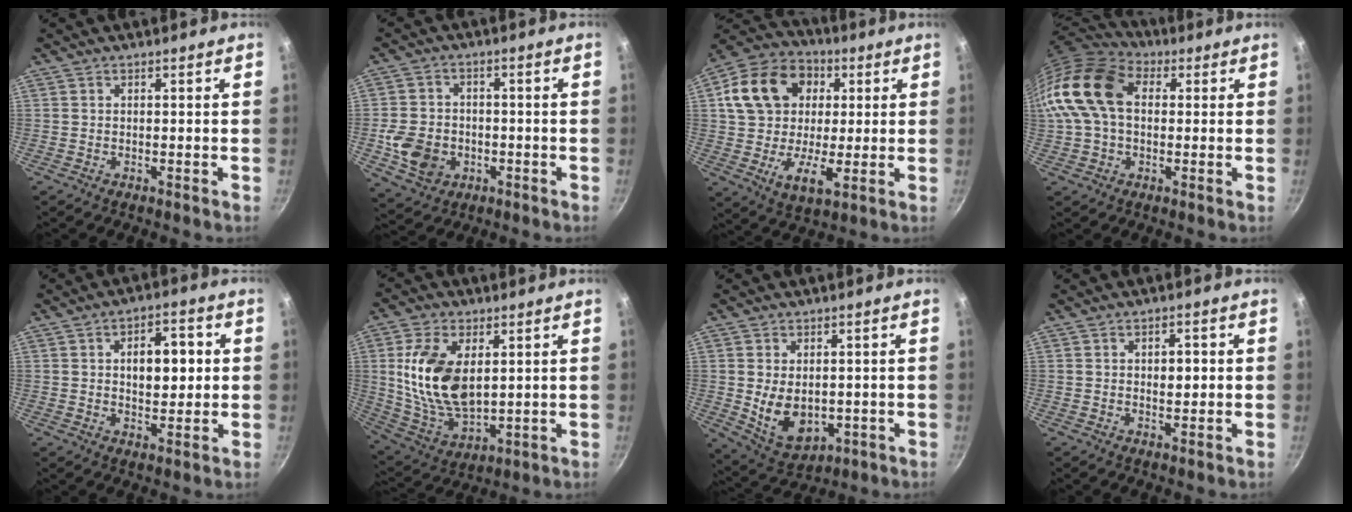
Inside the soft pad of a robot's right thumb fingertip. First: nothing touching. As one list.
[{"total": 9.5, "force": [-2.4, 7.7, 5.1], "torque": [-0.083, 0.015, -0.036]}, {"total": 19.2, "force": [4.3, 14.4, 11.9], "torque": [-0.187, 0.018, 0.064]}, {"total": 16.8, "force": [2.0, 11.6, 12.0], "torque": [-0.220, 0.031, 0.019]}, {"total": 9.0, "force": [1.3, 5.2, 7.3], "torque": [-0.071, 0.005, 0.018]}, {"total": 16.6, "force": [3.2, 9.6, 13.2], "torque": [-0.239, -0.023, 0.074]}, {"total": 9.4, "force": [-0.2, 6.4, 6.9], "torque": [-0.103, -0.015, 0.024]}, {"total": 3.4, "force": [0.4, 1.9, 2.7], "torque": [-0.027, 0.002, 0.005]}]